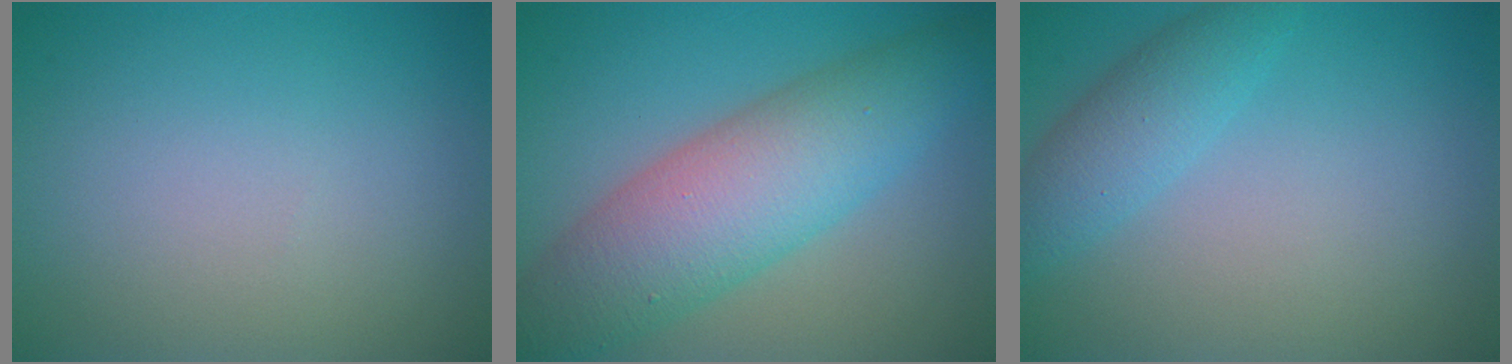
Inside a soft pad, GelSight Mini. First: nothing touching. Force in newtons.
{"total": 8.6, "press": 8.6, "slide": 0.2}
{"total": 3.1, "press": 3.1, "slide": 0.2}